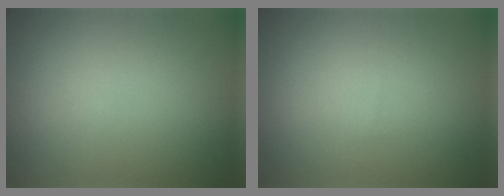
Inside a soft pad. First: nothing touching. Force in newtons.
{"total": 0.0}